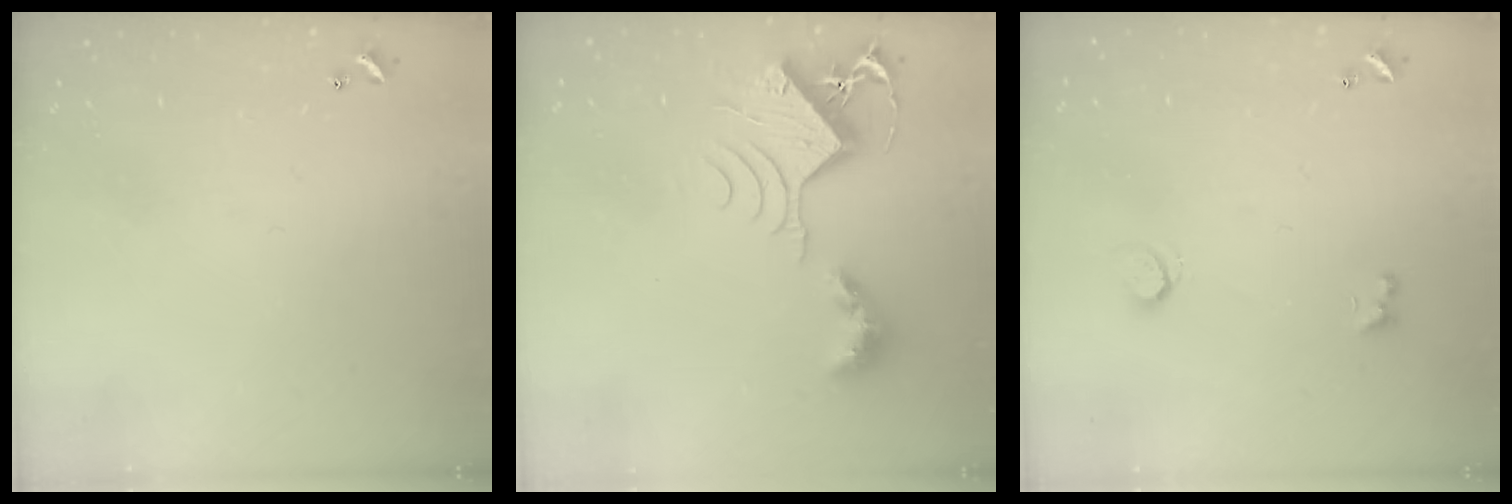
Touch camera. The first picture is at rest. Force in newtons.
{"total": 9.4, "press": 9.4, "slide": 1.1}
{"total": 1.3, "press": 1.2, "slide": 0.4}